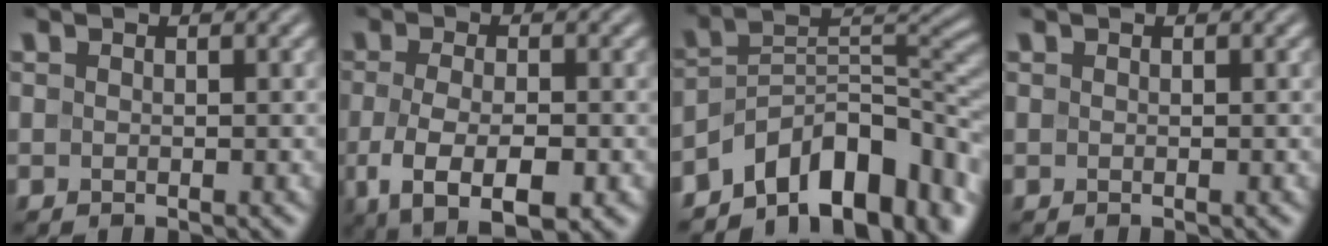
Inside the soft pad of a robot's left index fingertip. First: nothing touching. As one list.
[{"total": 6.3, "force": [-2.2, 2.8, 5.2], "torque": [-0.103, -0.013, -0.037]}, {"total": 11.6, "force": [-7.1, 6.1, 6.8], "torque": [-0.091, 0.012, -0.135]}, {"total": 0.0}]